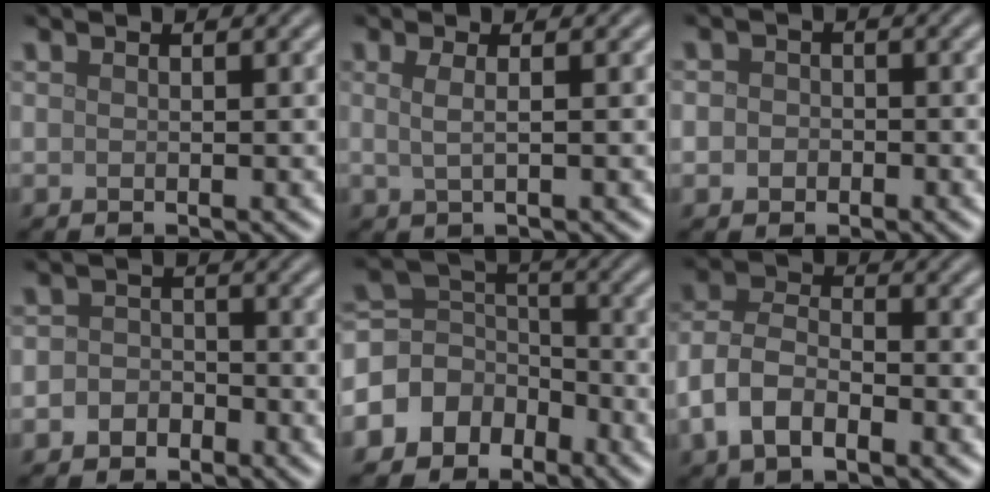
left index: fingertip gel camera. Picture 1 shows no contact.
{"total": 1.7, "force": [0.3, 0.7, 1.6], "torque": [-0.027, -0.004, -0.003]}
{"total": 2.1, "force": [-0.2, 2.0, 0.8], "torque": [0.008, 0.005, -0.024]}
{"total": 2.3, "force": [-1.1, 1.8, 0.8], "torque": [0.008, 0.006, -0.035]}
{"total": 6.5, "force": [-3.6, 5.1, 1.8], "torque": [-0.023, 0.022, -0.088]}
{"total": 5.6, "force": [-2.3, 3.1, 4.1], "torque": [-0.074, 0.004, -0.052]}